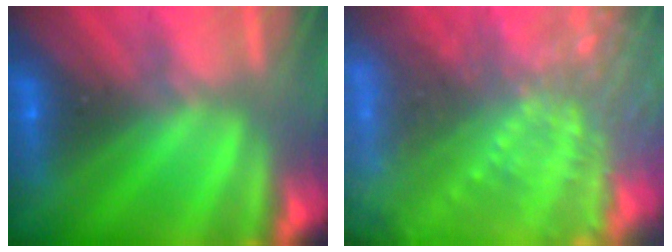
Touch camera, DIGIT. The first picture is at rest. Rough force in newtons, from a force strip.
{"total": 6.7}